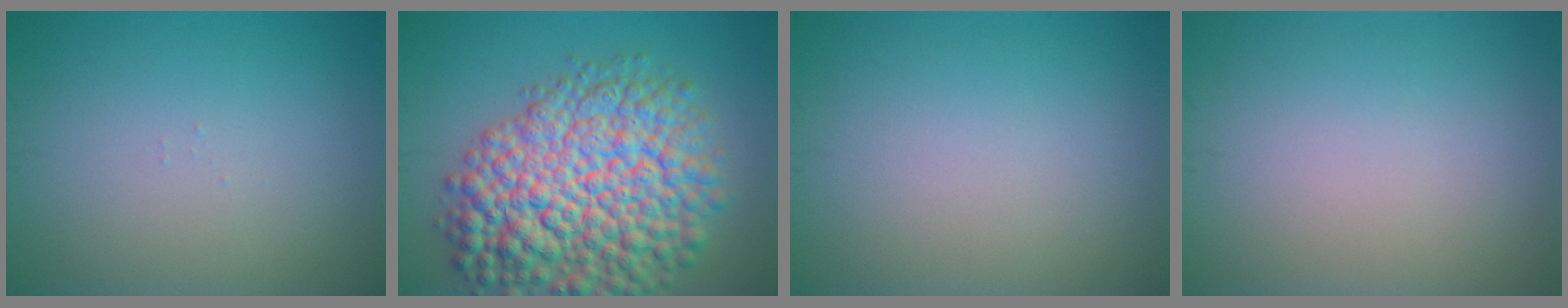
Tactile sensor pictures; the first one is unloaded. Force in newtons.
{"total": 13.0, "press": 12.9, "slide": 0.5}
{"total": 0.0}
{"total": 0.0}